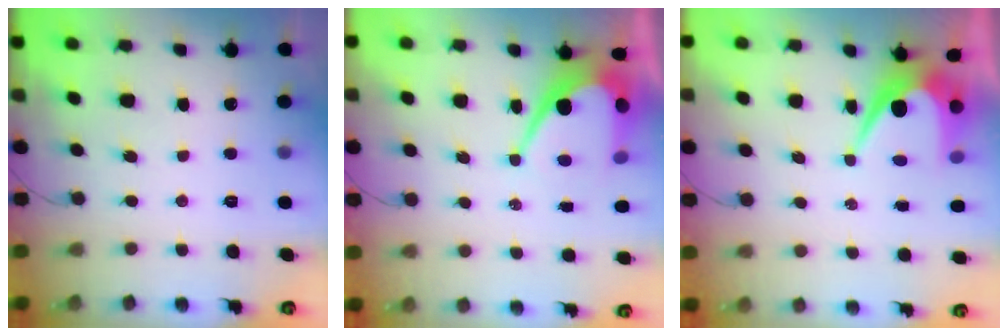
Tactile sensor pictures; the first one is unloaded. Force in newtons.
{"total": 11.7, "press": 11.6, "slide": 1.3}
{"total": 7.9, "press": 7.9, "slide": 0.6}